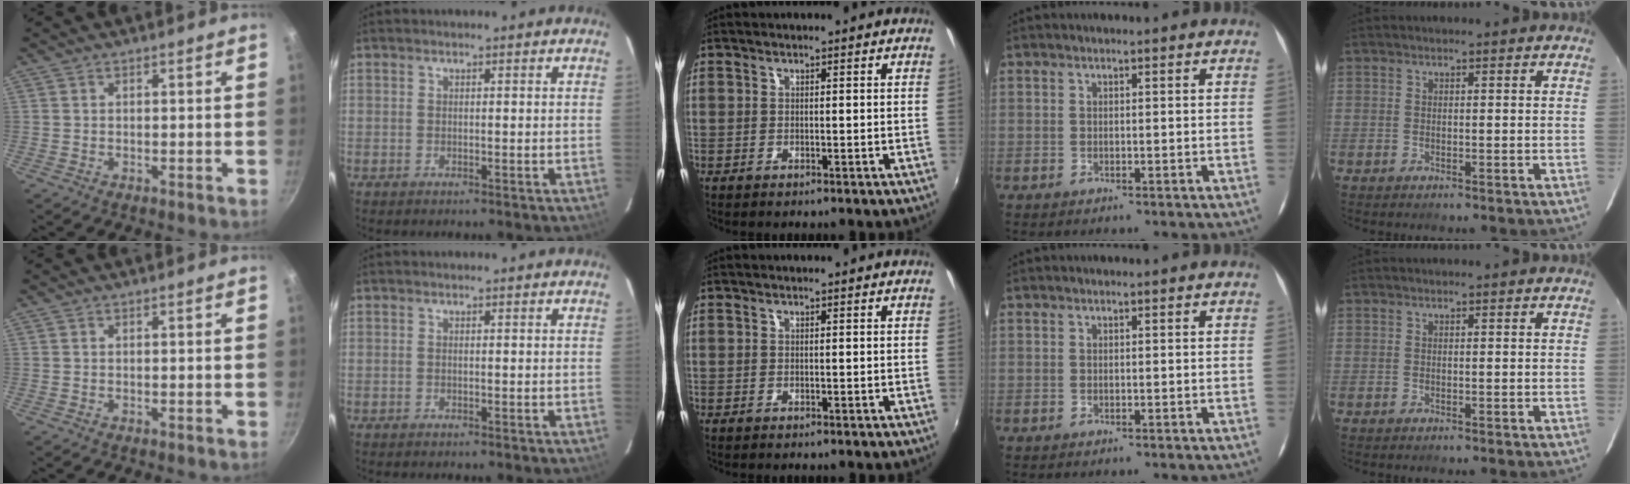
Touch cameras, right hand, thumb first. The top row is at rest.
{}